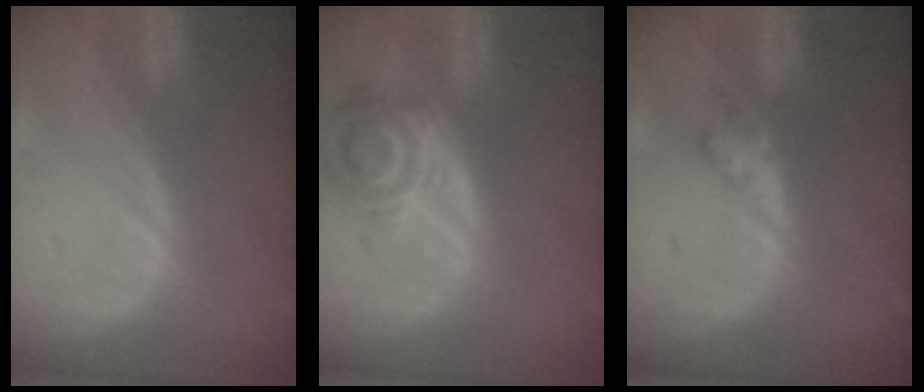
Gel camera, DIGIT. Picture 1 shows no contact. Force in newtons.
{"total": 6.8, "press": 6.5, "slide": 2.0}
{"total": 2.3, "press": 2.2, "slide": 0.3}